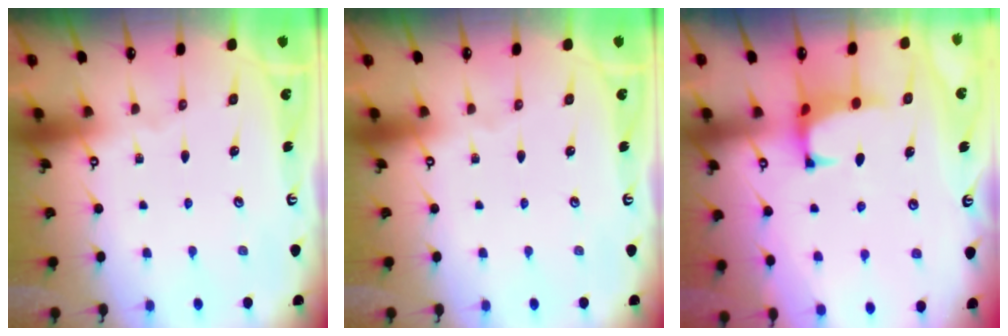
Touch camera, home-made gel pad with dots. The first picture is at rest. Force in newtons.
{"total": 0.0}
{"total": 1.6, "press": 1.5, "slide": 0.6}